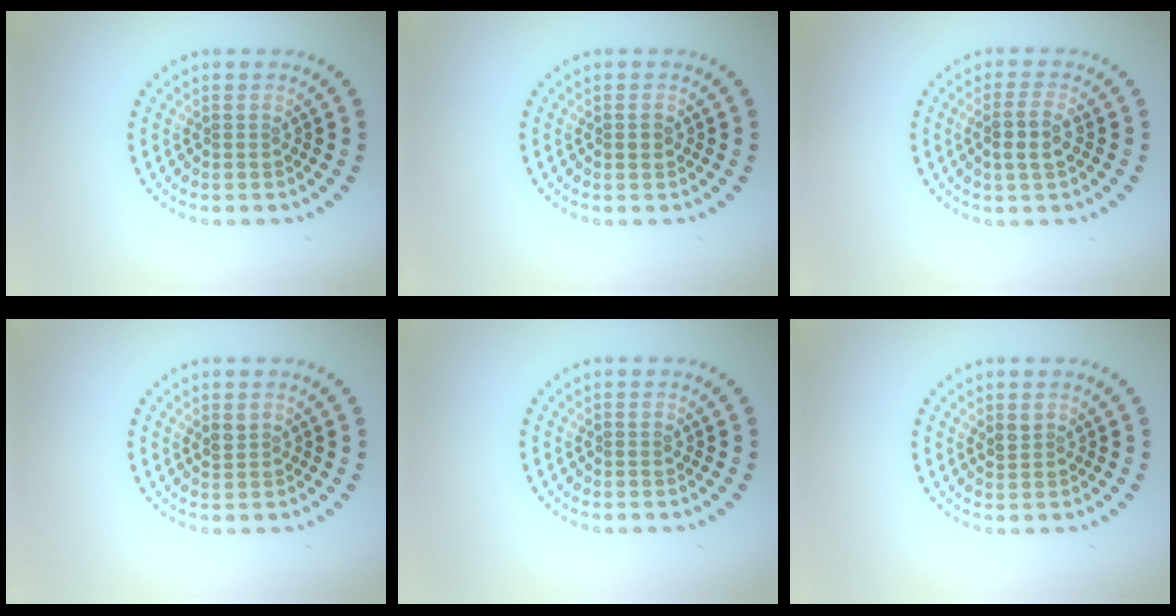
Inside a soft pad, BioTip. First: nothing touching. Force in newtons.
{"total": 0.9, "press": 0.9, "slide": 0.0}
{"total": 2.3, "press": 2.1, "slide": 0.8}
{"total": 0.9, "press": 0.8, "slide": 0.4}
{"total": 0.0}
{"total": 1.0, "press": 0.8, "slide": 0.6}